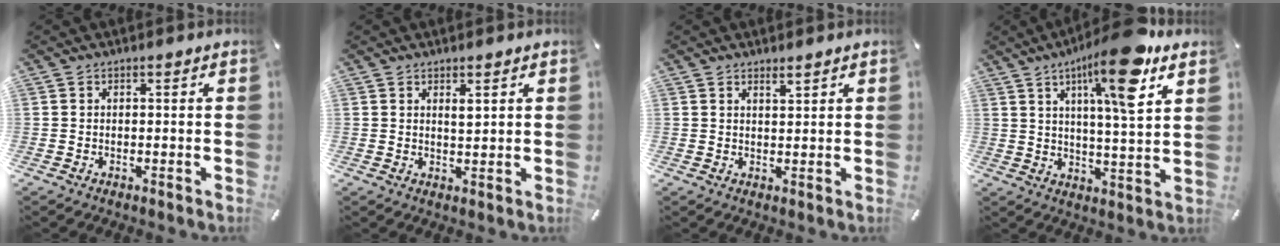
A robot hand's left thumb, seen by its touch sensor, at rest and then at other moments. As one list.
[{"total": 1.9, "force": [1.2, 0.8, 1.3], "torque": [-0.013, -0.006, 0.018]}, {"total": 1.6, "force": [1.6, 0.3, 0.4], "torque": [-0.009, -0.004, 0.029]}, {"total": 15.2, "force": [8.4, 2.6, 12.4], "torque": [-0.204, -0.032, 0.128]}]